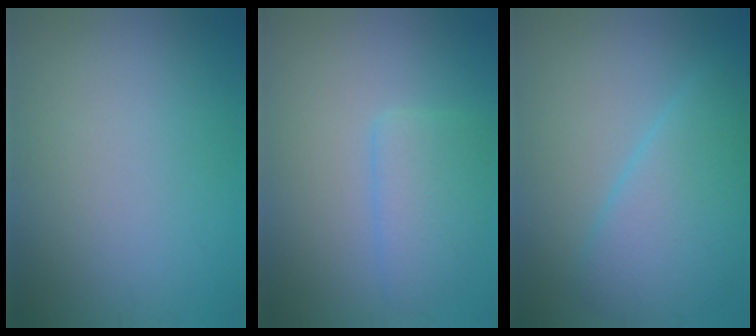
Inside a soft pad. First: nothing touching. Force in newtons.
{"total": 2.9, "press": 2.8, "slide": 0.3}
{"total": 5.2, "press": 5.2, "slide": 0.1}